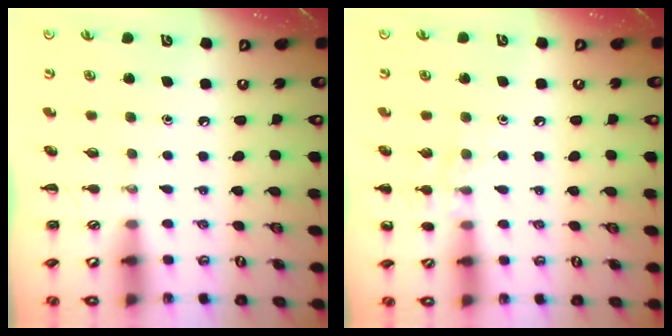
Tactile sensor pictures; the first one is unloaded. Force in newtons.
{"total": 6.8, "press": 6.6, "slide": 1.6}